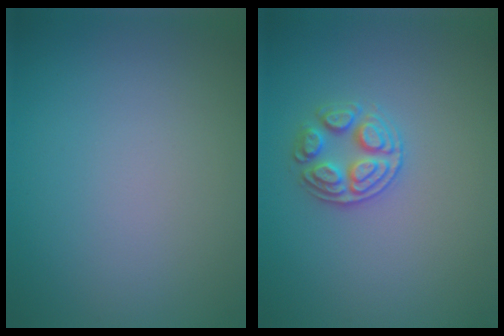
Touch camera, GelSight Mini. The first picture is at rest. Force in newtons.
{"total": 2.8, "press": 2.7, "slide": 0.7}